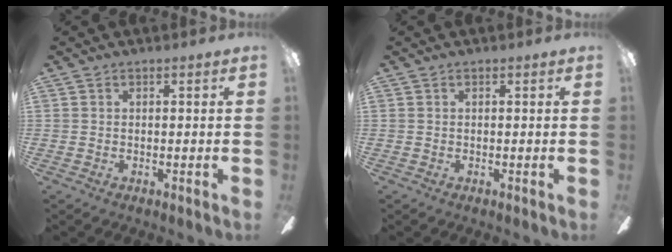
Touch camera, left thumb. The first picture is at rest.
{"total": 0.0}